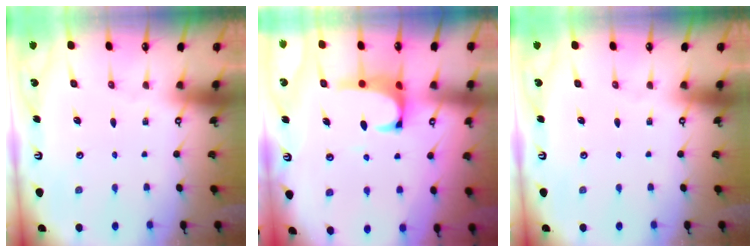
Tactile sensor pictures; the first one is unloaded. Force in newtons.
{"total": 1.5, "press": 1.4, "slide": 0.7}
{"total": 0.0}